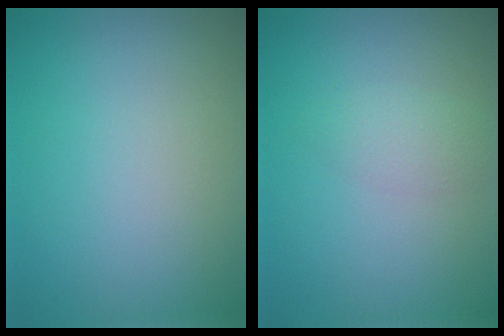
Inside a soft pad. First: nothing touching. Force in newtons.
{"total": 1.6, "press": 1.6, "slide": 0.1}